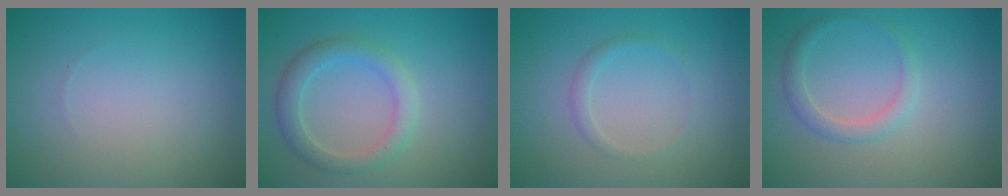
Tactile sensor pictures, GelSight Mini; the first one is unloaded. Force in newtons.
{"total": 3.0, "press": 3.0, "slide": 0.1}
{"total": 1.1, "press": 1.1, "slide": 0.0}
{"total": 1.9, "press": 1.9, "slide": 0.1}